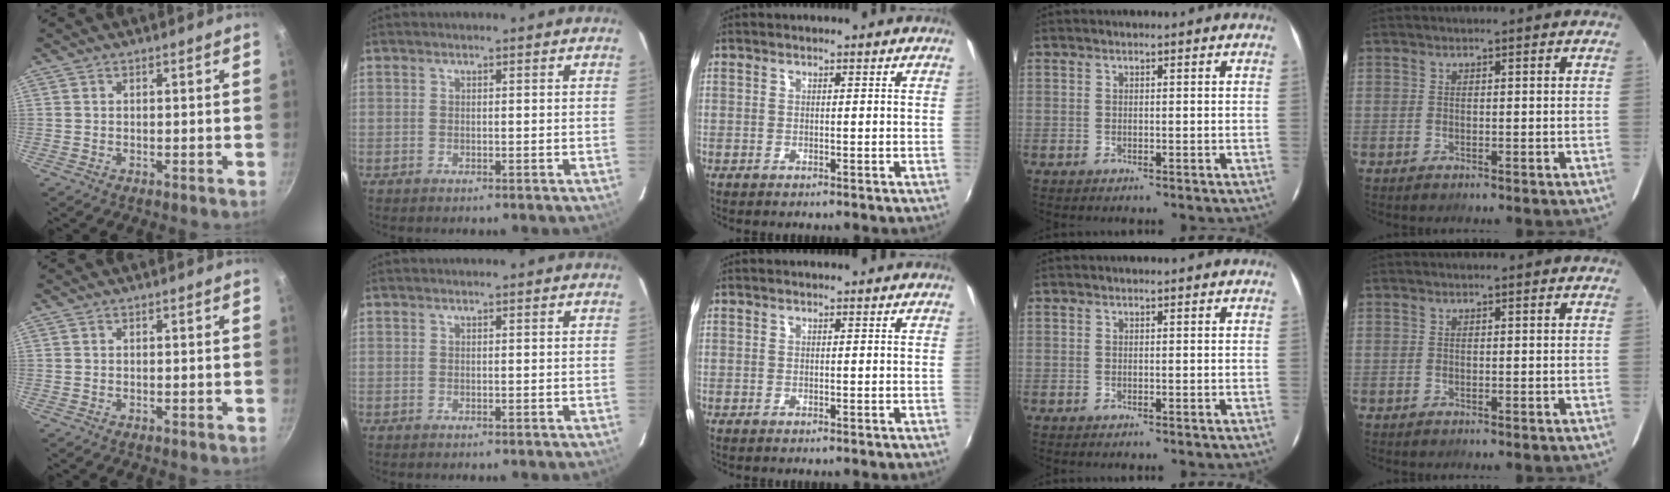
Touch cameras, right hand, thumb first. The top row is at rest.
{}